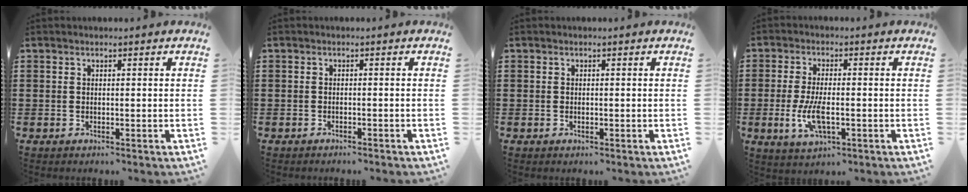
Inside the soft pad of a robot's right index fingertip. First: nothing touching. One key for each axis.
{"total": 0.7, "fx": -0.7, "fy": 0.0, "fz": 0.2, "tx": -0.006, "ty": -0.002, "tz": -0.014}
{"total": 0.0}
{"total": 6.3, "fx": -1.4, "fy": 2.5, "fz": 5.6, "tx": -0.122, "ty": -0.007, "tz": -0.029}